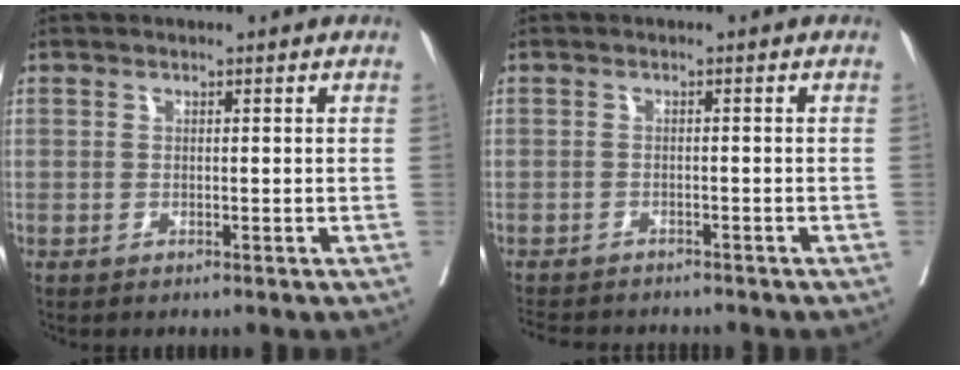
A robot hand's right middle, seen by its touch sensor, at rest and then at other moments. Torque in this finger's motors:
{"motor_torque": [0.47, -0.56, 0.06, 0.01]}